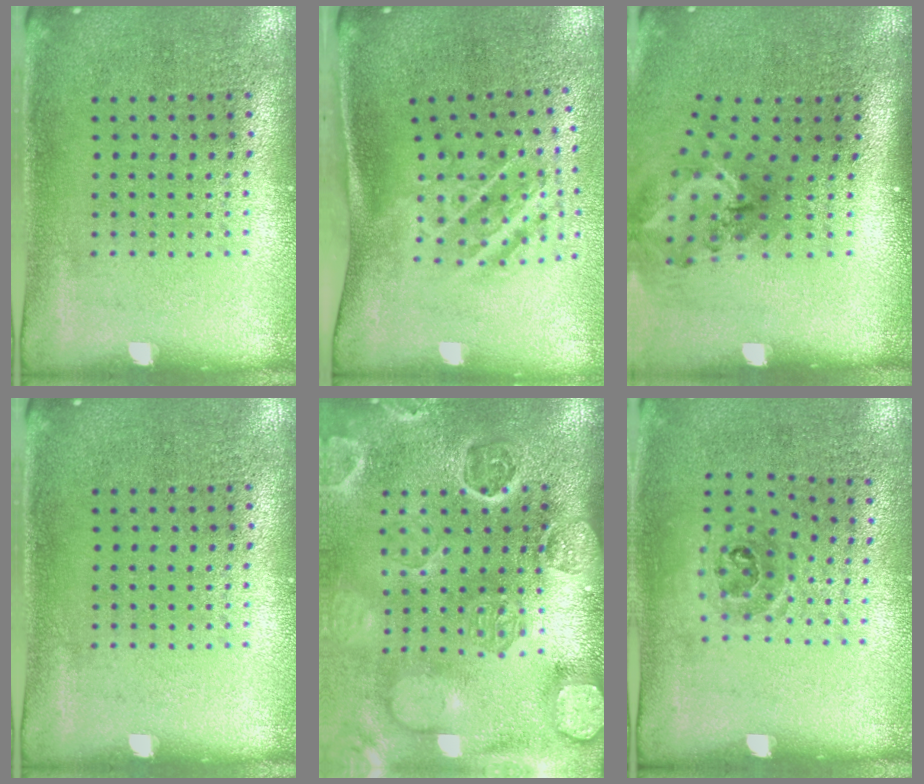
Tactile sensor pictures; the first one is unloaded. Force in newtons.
{"total": 2.0, "press": 1.2, "slide": 1.6}
{"total": 1.7, "press": 1.2, "slide": 1.2}
{"total": 0.0}
{"total": 4.5, "press": 3.5, "slide": 2.7}
{"total": 1.0, "press": 0.7, "slide": 0.8}